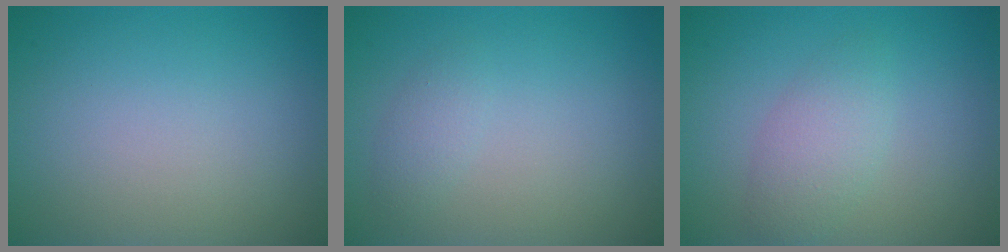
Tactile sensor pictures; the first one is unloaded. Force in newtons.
{"total": 2.3, "press": 2.3, "slide": 0.2}
{"total": 2.7, "press": 2.7, "slide": 0.1}